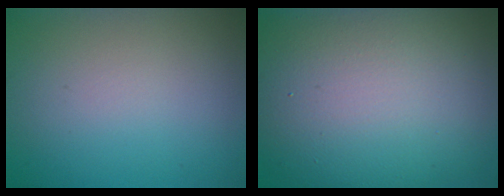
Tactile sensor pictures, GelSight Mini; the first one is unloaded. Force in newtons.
{"total": 15.5, "press": 15.5, "slide": 1.0}